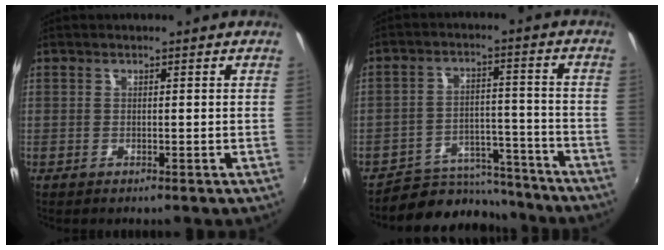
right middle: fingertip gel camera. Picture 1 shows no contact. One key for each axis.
{"total": 11.2, "fx": -10.1, "fy": 4.7, "fz": 0.7, "tx": -0.017, "ty": 0.039, "tz": -0.142}